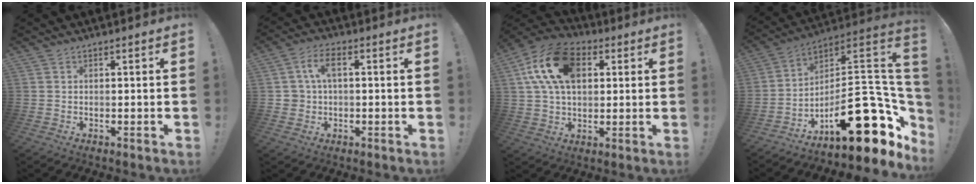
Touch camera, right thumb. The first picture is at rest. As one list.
[{"total": 6.0, "force": [1.2, 3.9, 4.4], "torque": [-0.086, 0.009, 0.021]}, {"total": 17.7, "force": [5.4, 11.7, 12.1], "torque": [-0.221, 0.000, 0.099]}, {"total": 24.6, "force": [-8.6, 10.3, 20.6], "torque": [-0.281, 0.029, -0.130]}]